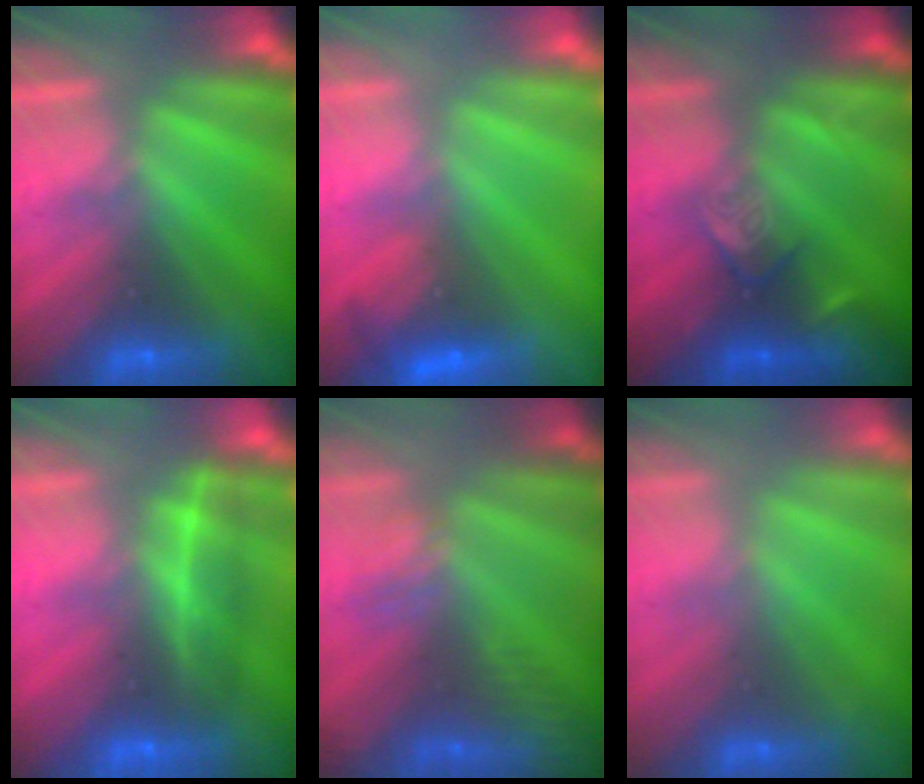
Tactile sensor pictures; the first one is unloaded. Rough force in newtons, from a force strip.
{"total": 7.4}
{"total": 2.4}
{"total": 2.0}
{"total": 3.4}
{"total": 2.2}